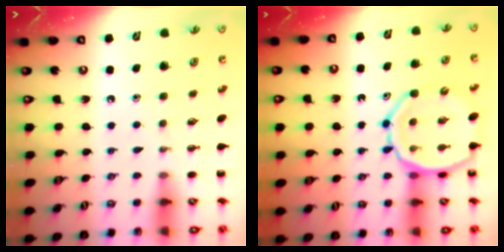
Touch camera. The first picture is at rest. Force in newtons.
{"total": 13.2, "press": 12.9, "slide": 3.1}